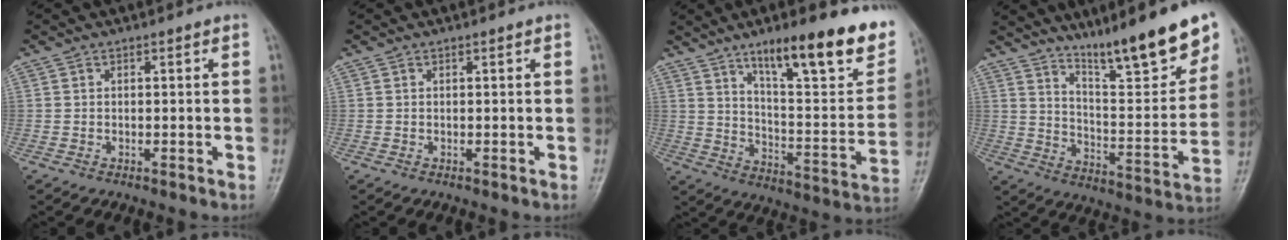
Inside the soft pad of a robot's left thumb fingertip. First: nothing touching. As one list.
[{"total": 0.0}, {"total": 23.5, "force": [14.5, 6.0, 17.5], "torque": [-0.216, -0.062, 0.227]}, {"total": 18.8, "force": [13.6, 3.3, 12.5], "torque": [-0.149, -0.081, 0.221]}]